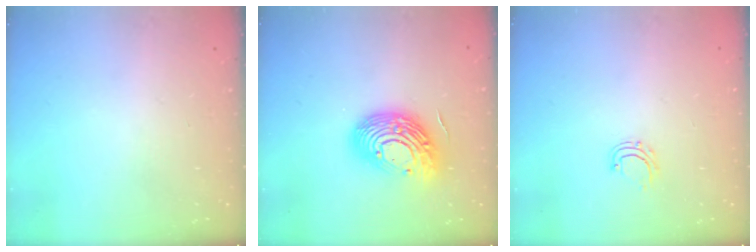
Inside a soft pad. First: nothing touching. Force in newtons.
{"total": 17.0, "press": 16.9, "slide": 1.2}
{"total": 4.9, "press": 4.8, "slide": 0.4}